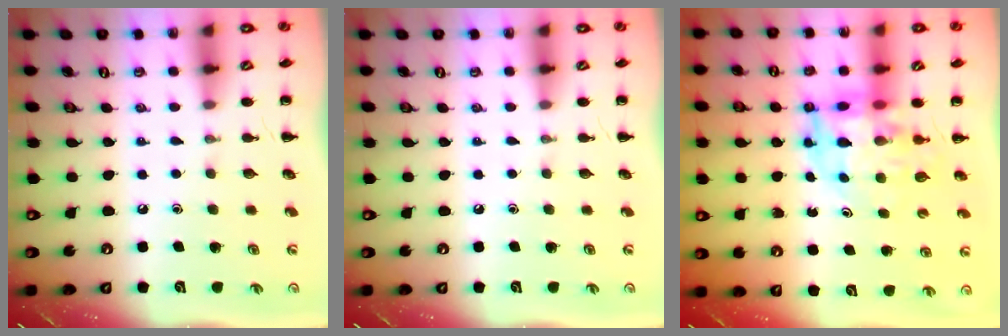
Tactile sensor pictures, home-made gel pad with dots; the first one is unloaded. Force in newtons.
{"total": 0.0}
{"total": 9.8, "press": 9.3, "slide": 3.1}